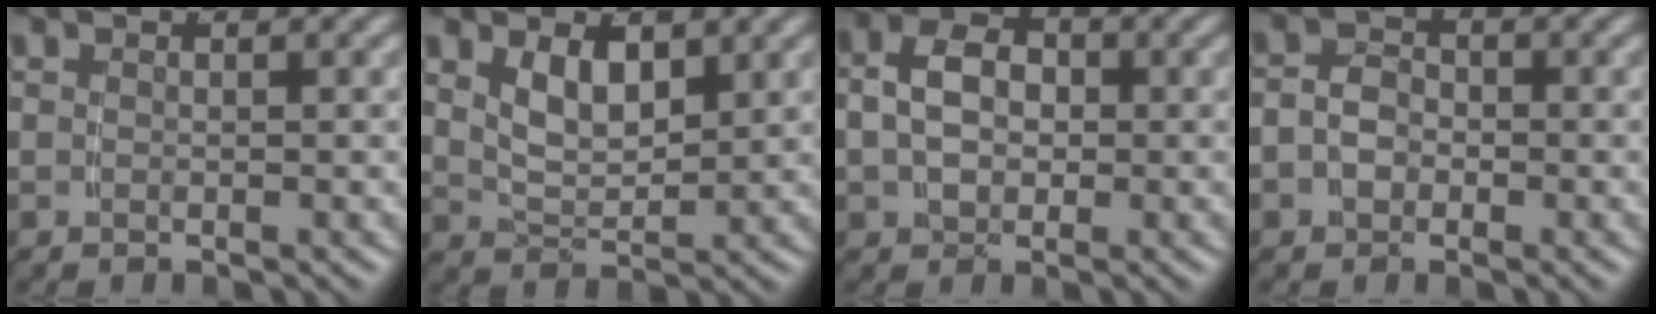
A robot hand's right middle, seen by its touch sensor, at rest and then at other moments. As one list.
[{"total": 3.4, "force": [1.4, 1.7, 2.5], "torque": [-0.050, -0.013, 0.032]}, {"total": 5.0, "force": [0.1, 3.7, 3.5], "torque": [-0.062, -0.008, 0.005]}, {"total": 3.6, "force": [-0.9, 3.0, 1.7], "torque": [-0.042, -0.016, -0.013]}]